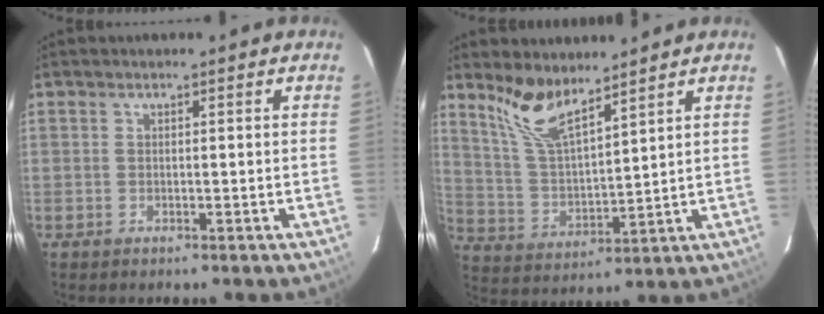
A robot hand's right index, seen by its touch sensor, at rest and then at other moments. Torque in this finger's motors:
{"motor_torque": [0.07, 0.53, 0.18, 0.07]}